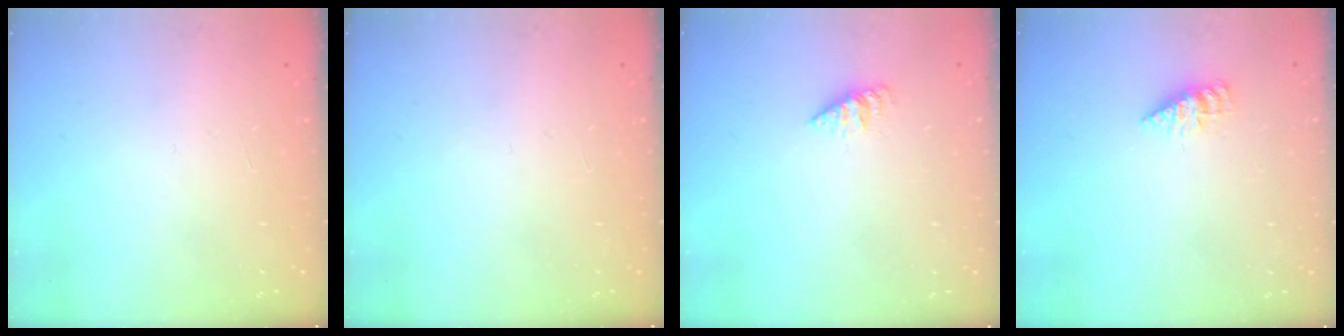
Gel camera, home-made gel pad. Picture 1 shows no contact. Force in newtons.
{"total": 0.0}
{"total": 1.6, "press": 1.6, "slide": 0.1}
{"total": 2.2, "press": 2.2, "slide": 0.3}